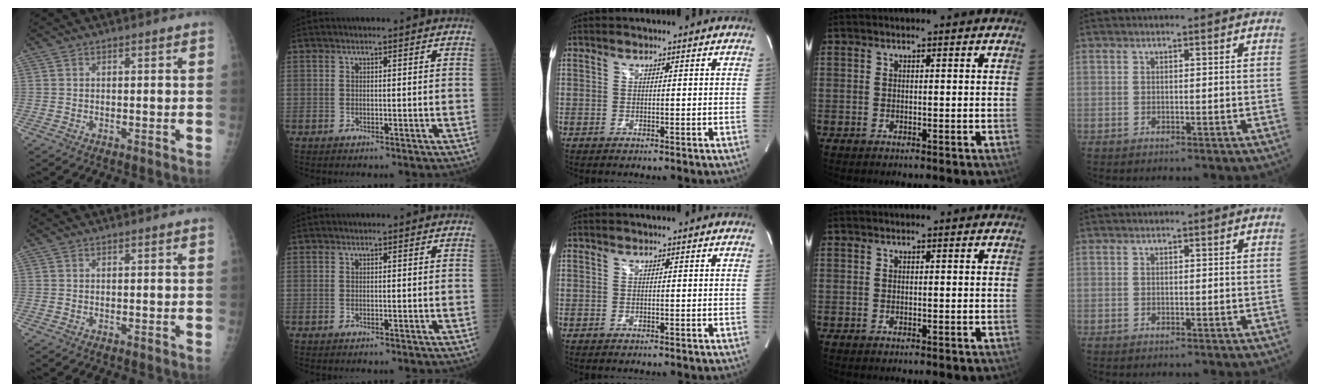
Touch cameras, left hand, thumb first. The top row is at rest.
{}